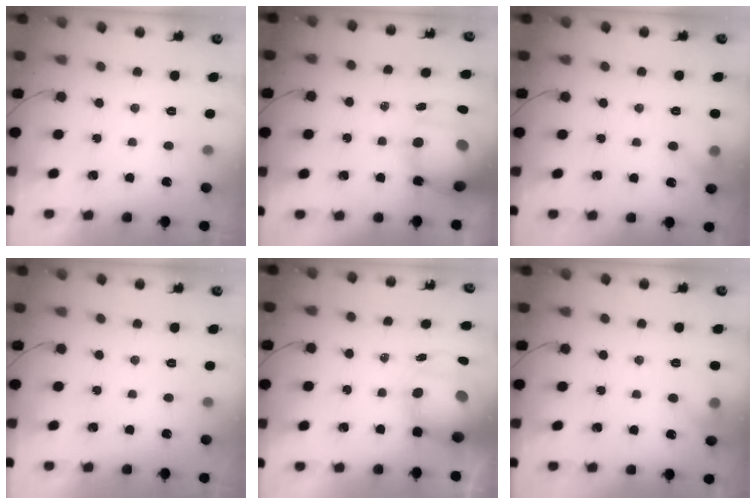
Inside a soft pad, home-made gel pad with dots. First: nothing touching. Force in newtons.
{"total": 13.7, "press": 13.3, "slide": 3.3}
{"total": 7.1, "press": 7.0, "slide": 1.4}
{"total": 0.0}
{"total": 10.4, "press": 10.1, "slide": 2.5}
{"total": 7.1, "press": 7.0, "slide": 1.4}